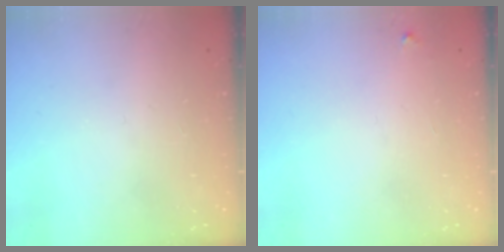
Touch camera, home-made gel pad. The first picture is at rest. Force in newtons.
{"total": 2.3, "press": 2.3, "slide": 0.2}